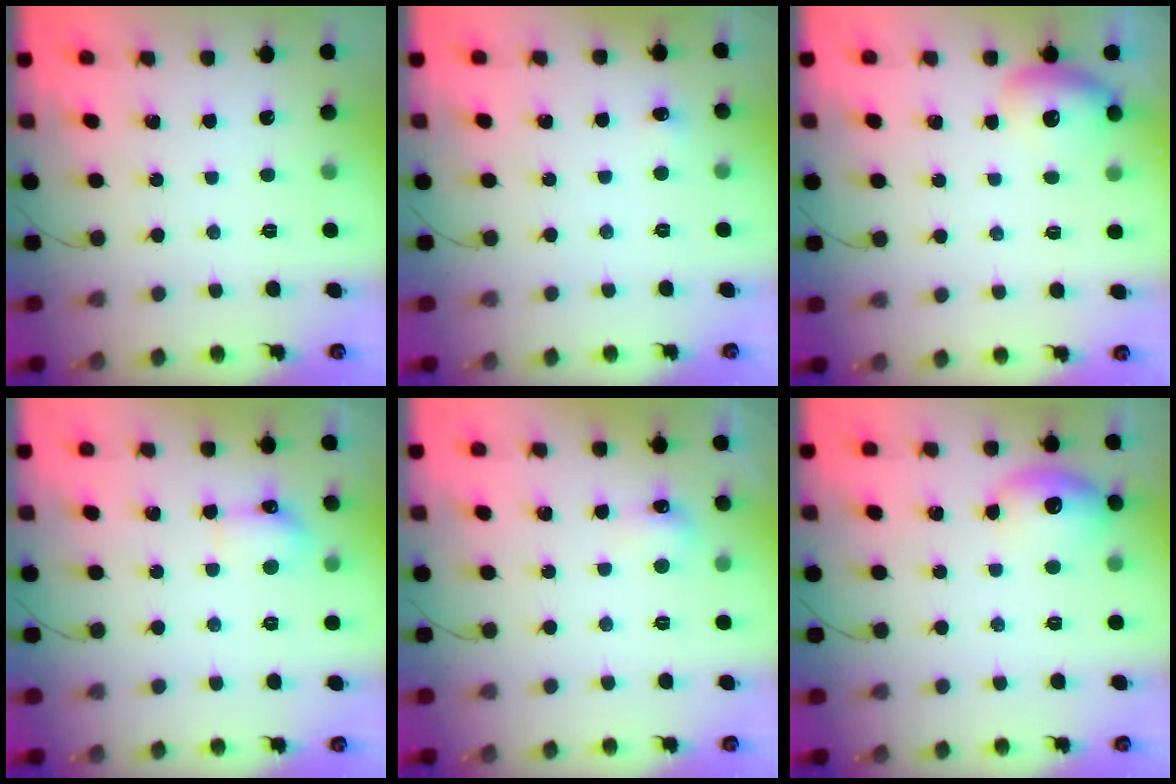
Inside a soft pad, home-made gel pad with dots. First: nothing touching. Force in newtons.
{"total": 3.4, "press": 3.3, "slide": 1.0}
{"total": 11.2, "press": 10.3, "slide": 4.4}
{"total": 5.5, "press": 5.5, "slide": 0.9}
{"total": 5.4, "press": 5.2, "slide": 1.7}
{"total": 10.3, "press": 10.1, "slide": 1.7}